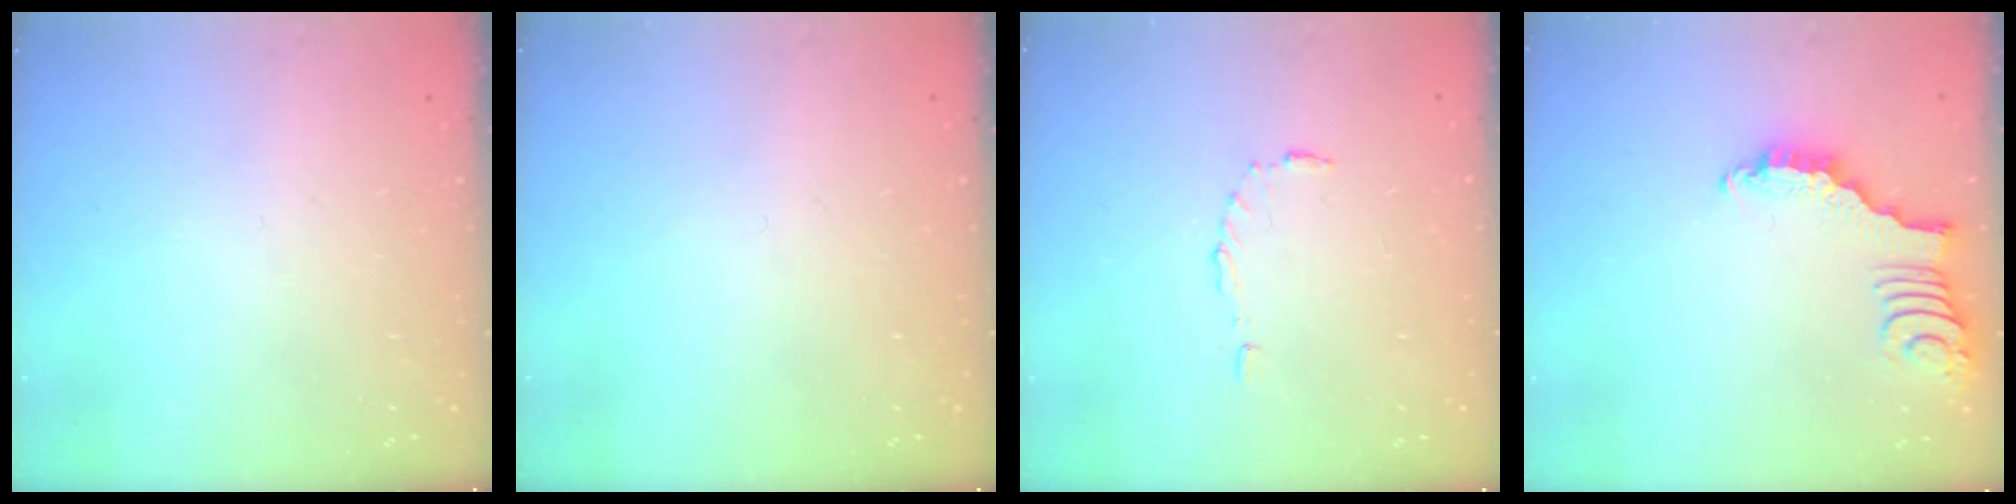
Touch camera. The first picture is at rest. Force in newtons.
{"total": 0.0}
{"total": 3.7, "press": 3.7, "slide": 0.5}
{"total": 2.8, "press": 2.8, "slide": 0.4}